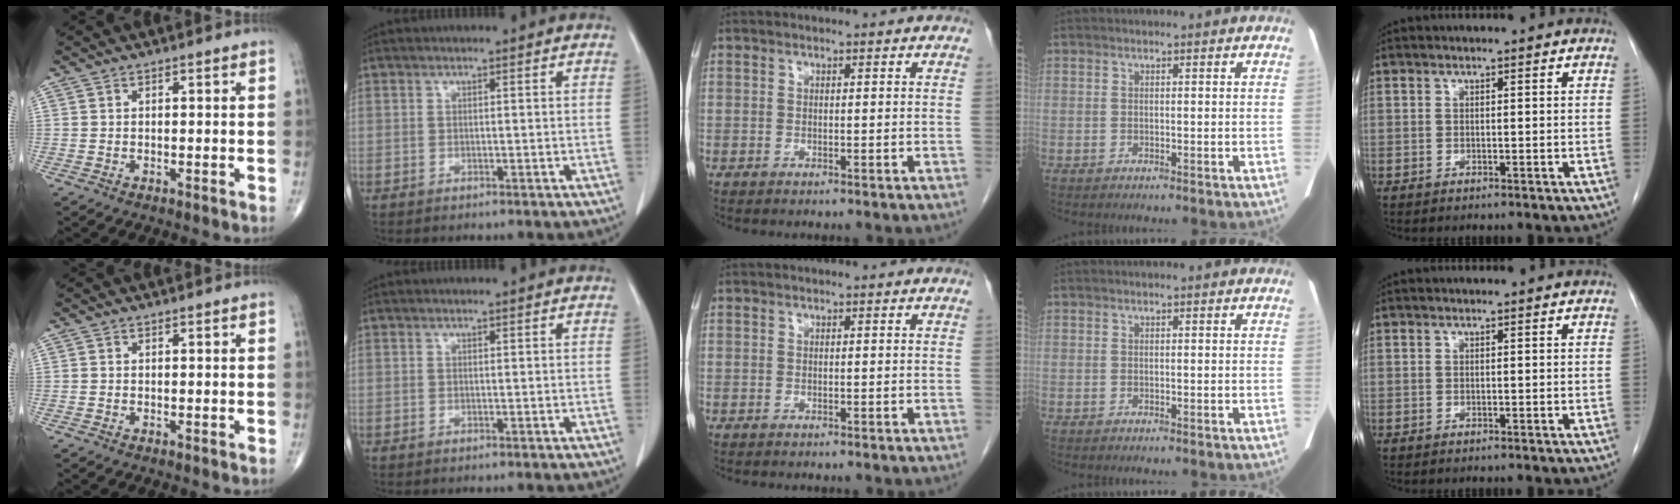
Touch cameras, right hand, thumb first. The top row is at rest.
{}